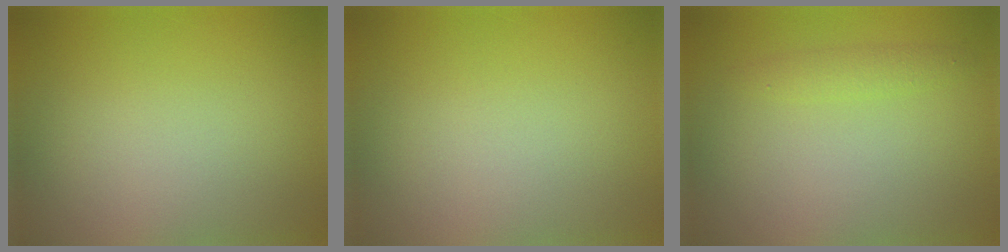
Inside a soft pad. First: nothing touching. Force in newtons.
{"total": 0.0}
{"total": 1.3, "press": 1.3, "slide": 0.0}